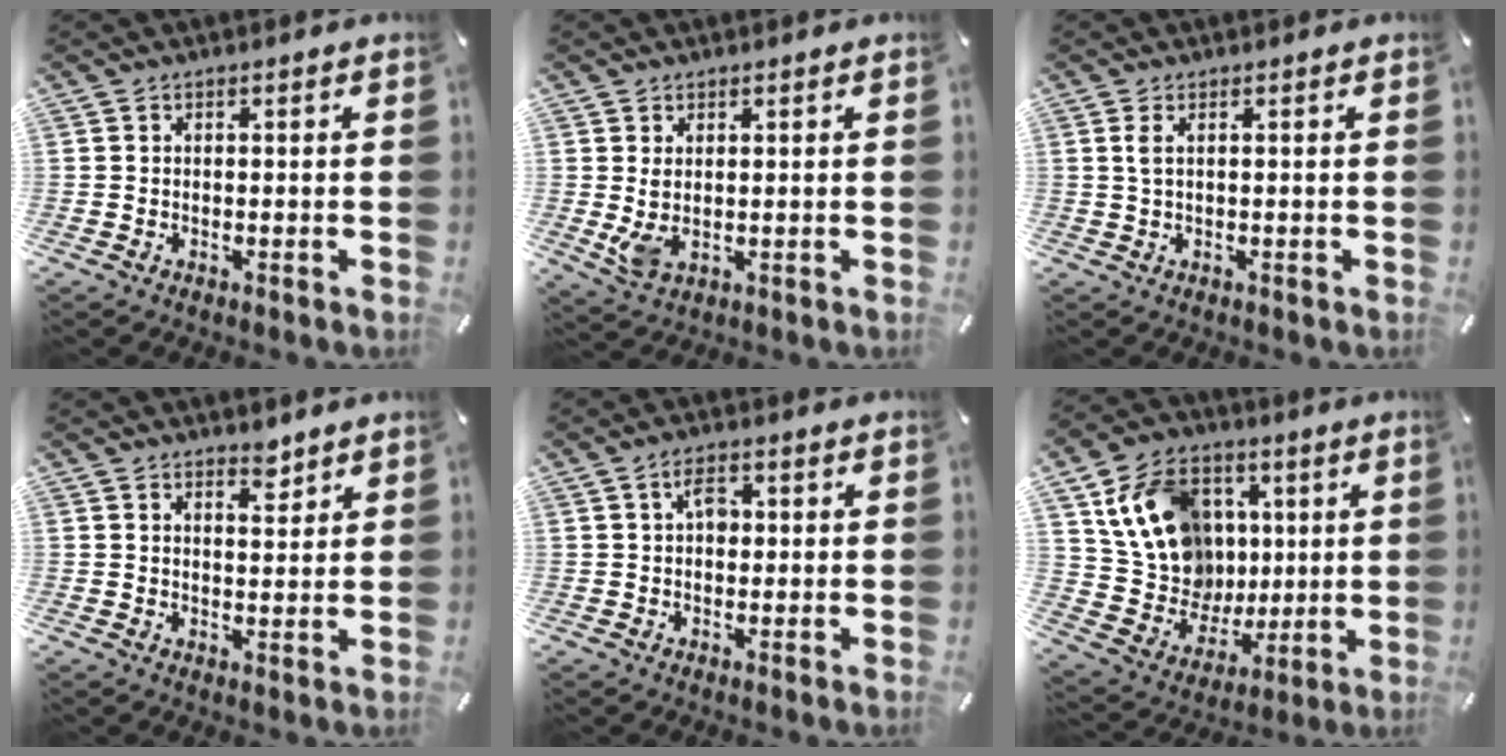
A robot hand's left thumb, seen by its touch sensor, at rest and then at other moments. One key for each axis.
{"total": 4.3, "fx": 1.2, "fy": 2.9, "fz": 3.0, "tx": -0.062, "ty": -0.006, "tz": 0.020}
{"total": 2.0, "fx": 0.5, "fy": 0.5, "fz": 1.9, "tx": -0.038, "ty": 0.002, "tz": 0.008}
{"total": 3.7, "fx": 3.2, "fy": 1.5, "fz": 1.0, "tx": 0.008, "ty": -0.027, "tz": 0.053}
{"total": 4.0, "fx": 0.7, "fy": 2.5, "fz": 3.0, "tx": -0.045, "ty": 0.003, "tz": 0.007}
{"total": 18.3, "fx": 5.6, "fy": 15.4, "fz": 8.2, "tx": -0.136, "ty": -0.013, "tz": 0.117}